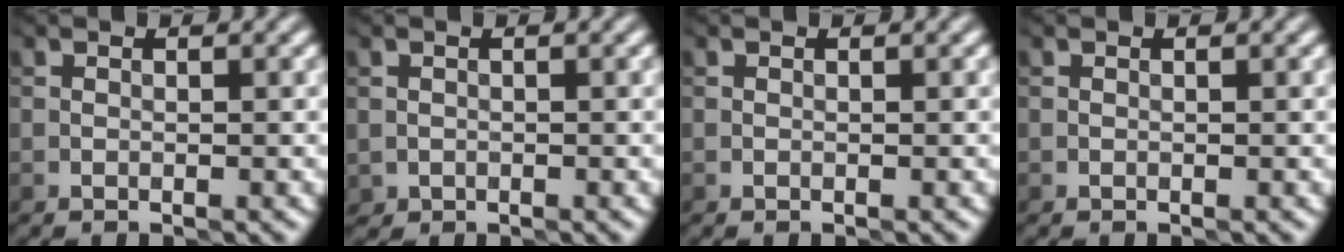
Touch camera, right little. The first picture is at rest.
{"total": 0.8, "force": [0.0, 0.8, 0.1], "torque": [0.000, -0.002, 0.003]}
{"total": 0.0}
{"total": 0.0}